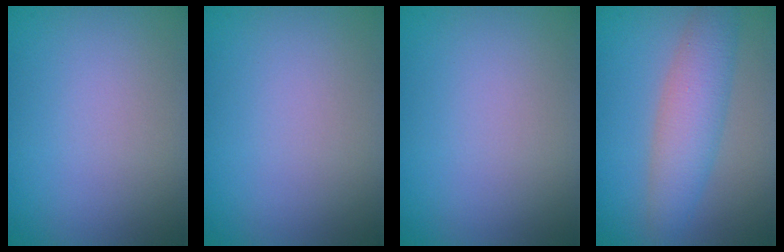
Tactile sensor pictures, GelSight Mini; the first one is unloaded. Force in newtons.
{"total": 0.0}
{"total": 0.0}
{"total": 4.8, "press": 4.8, "slide": 0.1}